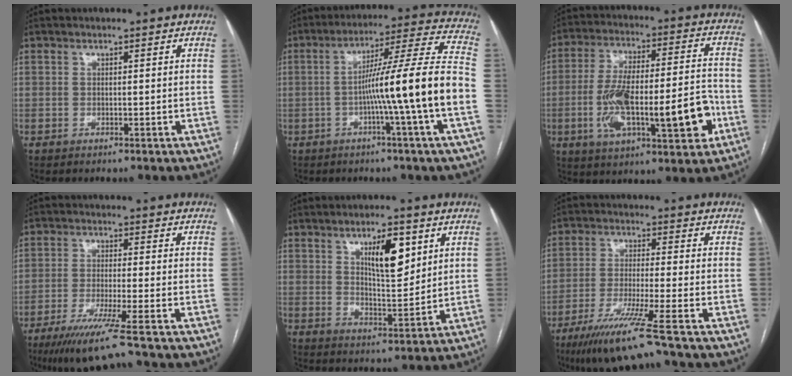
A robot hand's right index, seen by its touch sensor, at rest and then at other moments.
{"total": 15.5, "force": [-3.6, -2.4, 14.9], "torque": [-0.227, 0.009, -0.066]}
{"total": 19.0, "force": [-5.1, 4.8, 17.7], "torque": [-0.291, 0.022, -0.070]}
{"total": 9.5, "force": [-6.9, -1.3, 6.4], "torque": [-0.105, -0.030, -0.118]}
{"total": 8.7, "force": [3.9, 2.7, 7.3], "torque": [-0.122, 0.000, 0.068]}
{"total": 10.8, "force": [-7.5, -1.4, 7.6], "torque": [-0.138, -0.036, -0.133]}